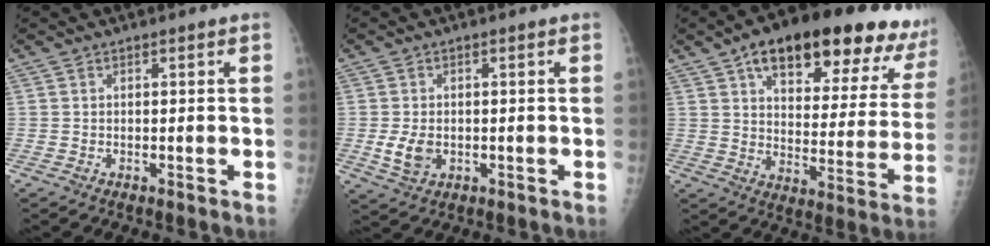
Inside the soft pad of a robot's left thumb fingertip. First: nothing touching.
{"total": 4.4, "force": [-0.7, 3.1, 3.1], "torque": [-0.056, -0.006, -0.005]}
{"total": 25.8, "force": [16.5, 10.3, 17.0], "torque": [-0.199, -0.031, 0.226]}